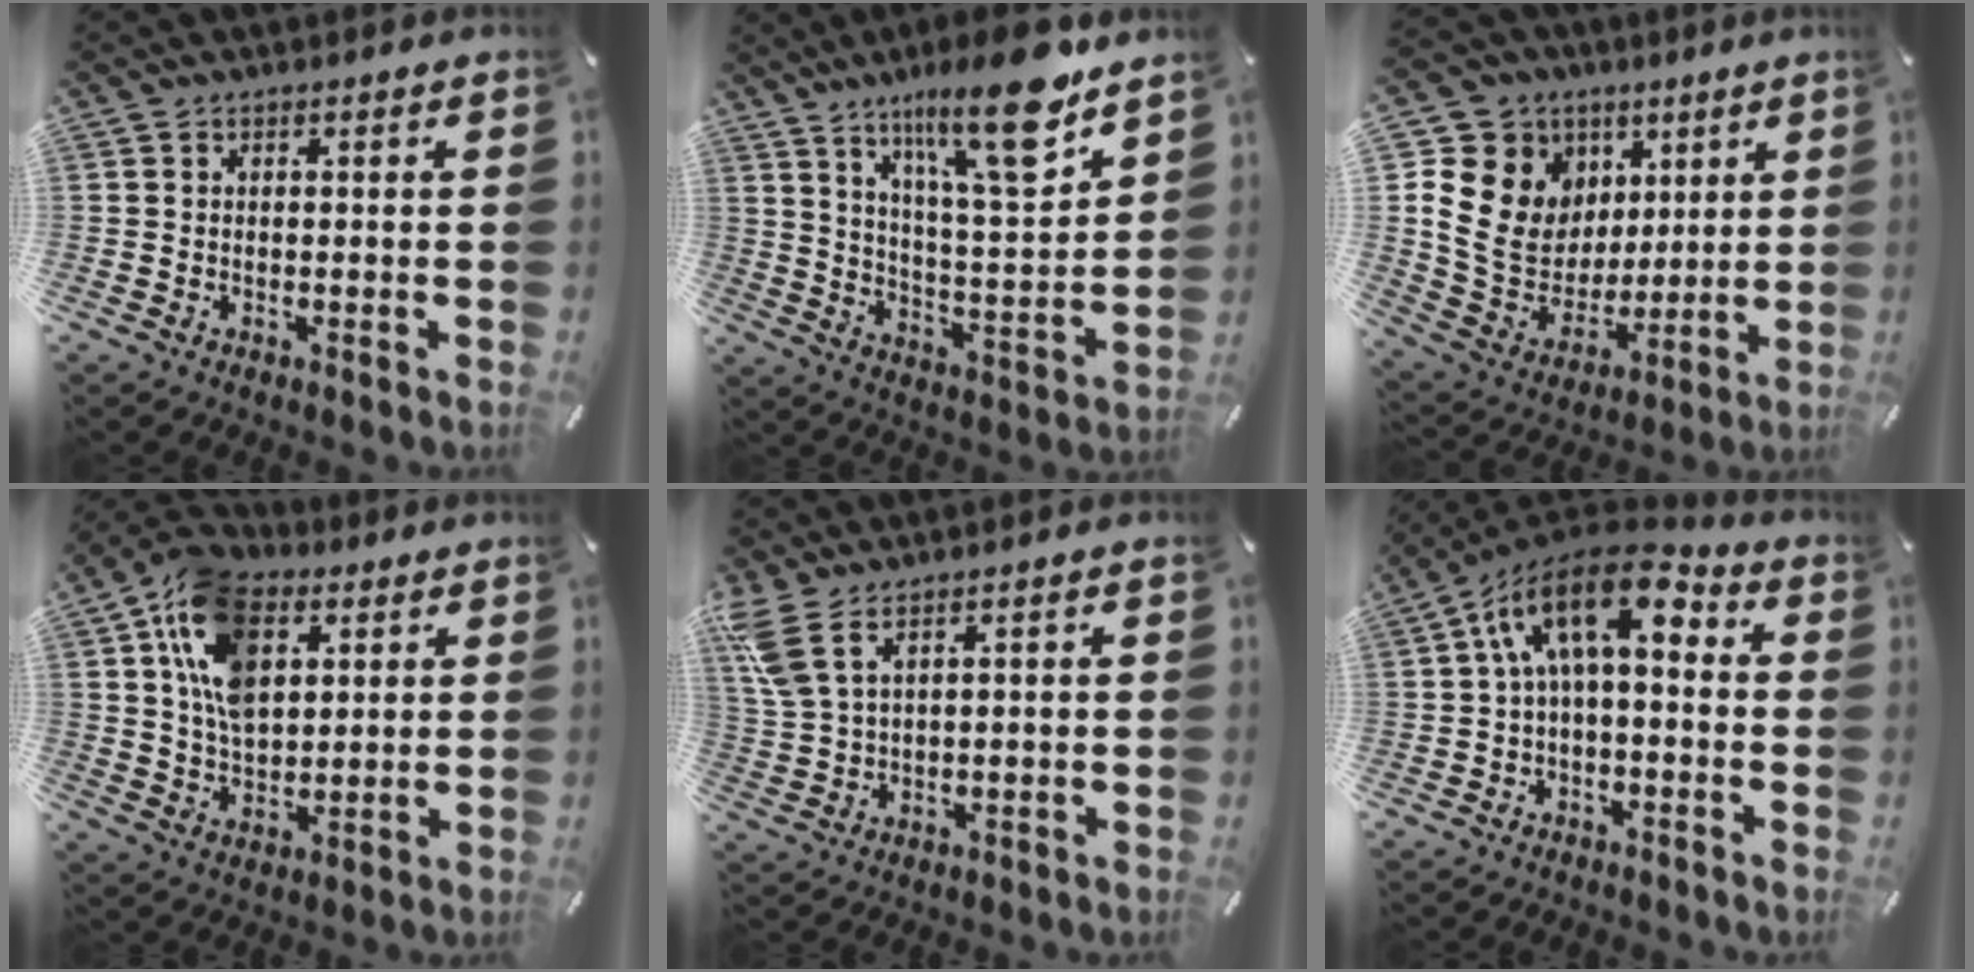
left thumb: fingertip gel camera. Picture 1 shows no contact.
{"total": 18.4, "force": [13.0, 3.9, 12.5], "torque": [-0.208, -0.074, 0.204]}
{"total": 15.2, "force": [2.8, 14.0, 5.2], "torque": [-0.093, -0.019, 0.064]}
{"total": 15.2, "force": [5.9, 9.7, 10.2], "torque": [-0.226, -0.004, 0.103]}
{"total": 6.0, "force": [3.8, 1.9, 4.3], "torque": [-0.114, -0.018, 0.066]}
{"total": 14.4, "force": [3.5, 6.9, 12.1], "torque": [-0.226, -0.012, 0.055]}